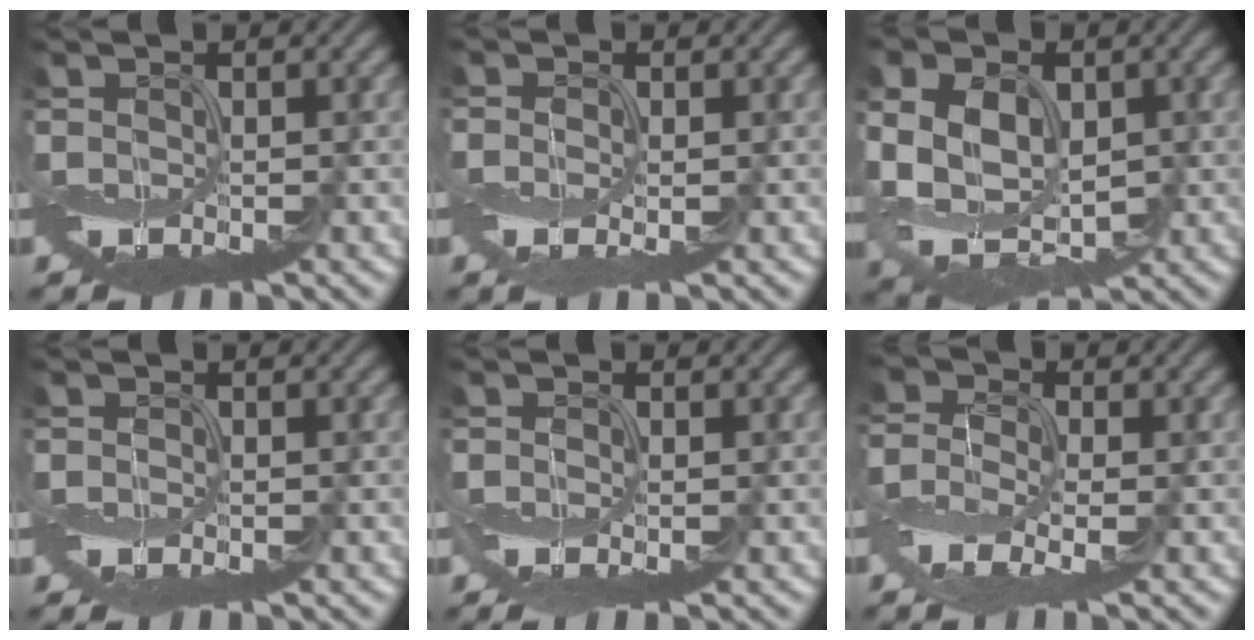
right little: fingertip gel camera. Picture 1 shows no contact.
{"total": 1.3, "force": [-0.3, 0.8, 1.1], "torque": [-0.027, -0.006, 0.002]}
{"total": 7.8, "force": [0.9, 5.7, 5.2], "torque": [-0.125, 0.001, 0.013]}
{"total": 0.7, "force": [-0.4, 0.5, 0.5], "torque": [-0.011, -0.004, -0.004]}
{"total": 1.5, "force": [-0.6, 0.7, 1.1], "torque": [-0.024, -0.006, -0.003]}
{"total": 3.8, "force": [-1.6, 2.2, 2.7], "torque": [-0.074, 0.000, -0.042]}